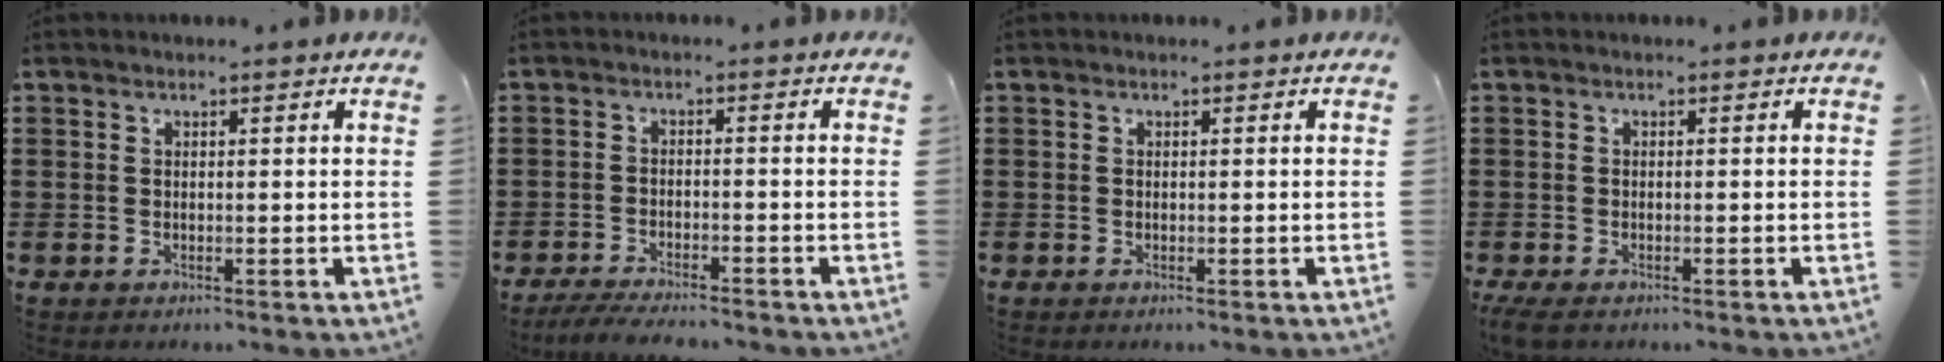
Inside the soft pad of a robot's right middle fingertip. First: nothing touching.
{"total": 3.8, "force": [-3.7, 0.1, 1.0], "torque": [-0.024, -0.005, -0.075]}
{"total": 0.0}
{"total": 1.2, "force": [-0.9, 0.4, 0.6], "torque": [-0.020, -0.004, -0.019]}